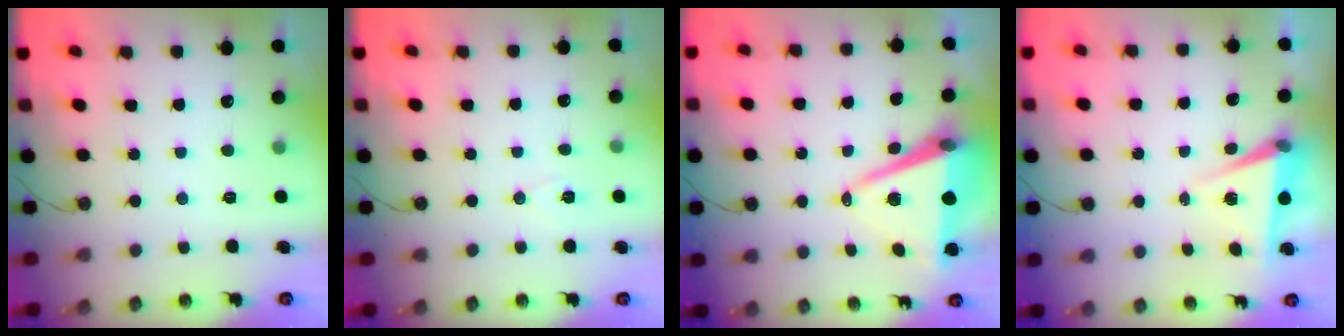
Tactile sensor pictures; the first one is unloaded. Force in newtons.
{"total": 5.3, "press": 3.0, "slide": 4.4}
{"total": 10.7, "press": 9.9, "slide": 4.0}
{"total": 6.7, "press": 5.0, "slide": 4.4}